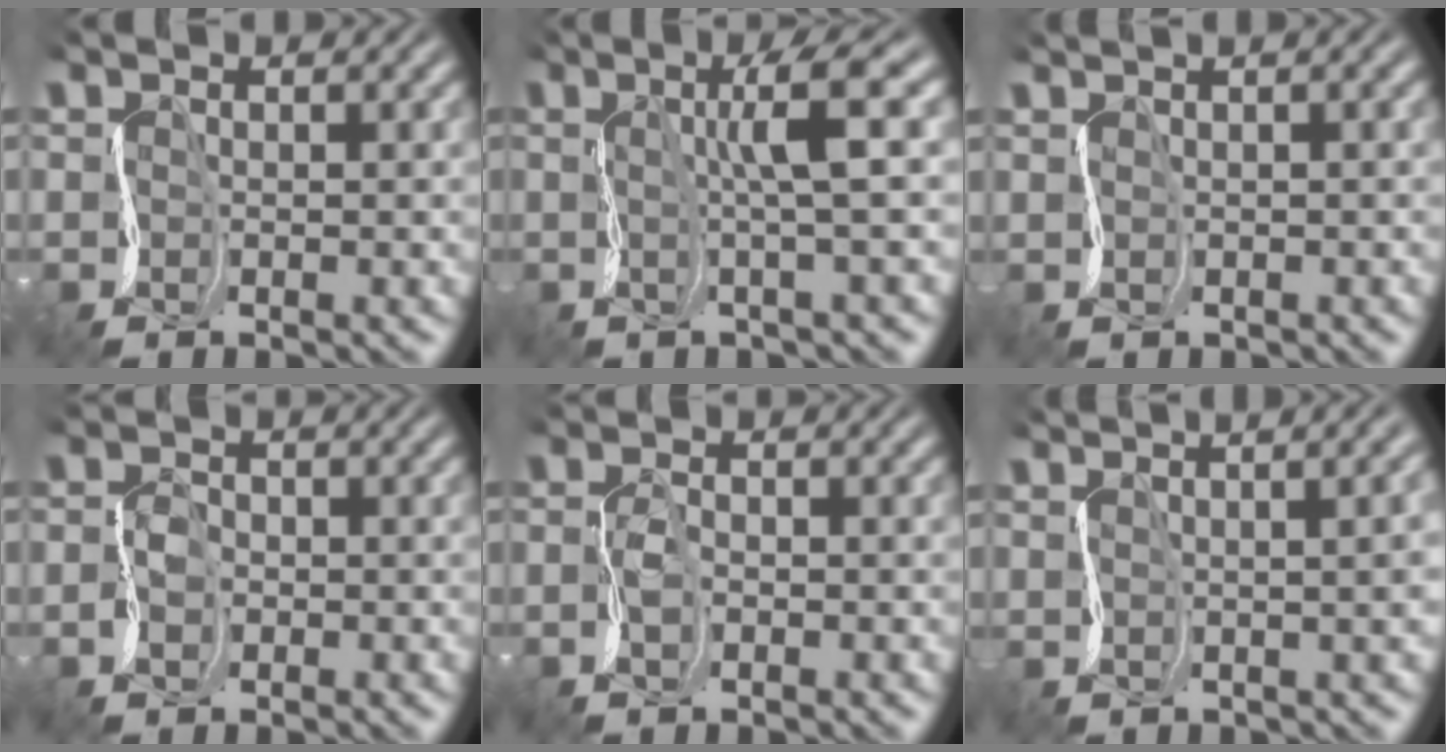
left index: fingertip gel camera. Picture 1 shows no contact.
{"total": 3.8, "force": [1.1, -0.1, 3.6], "torque": [-0.064, 0.018, 0.013]}
{"total": 1.0, "force": [0.9, 0.2, 0.1], "torque": [0.006, 0.007, 0.003]}
{"total": 1.2, "force": [-0.7, 0.9, 0.3], "torque": [-0.020, 0.010, -0.022]}
{"total": 1.0, "force": [-0.6, 0.5, 0.5], "torque": [-0.031, 0.008, -0.017]}
{"total": 8.6, "force": [2.2, 4.3, 7.1], "torque": [-0.035, 0.051, -0.005]}